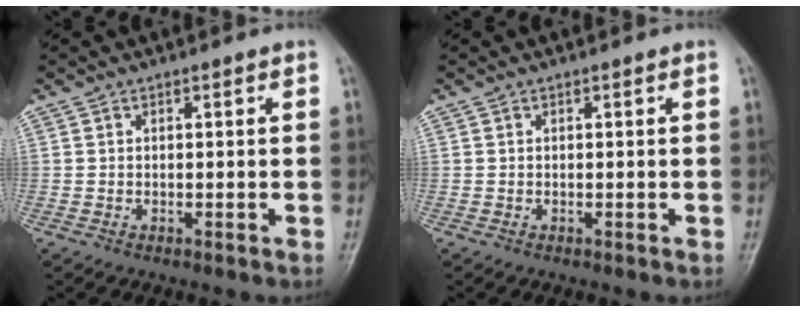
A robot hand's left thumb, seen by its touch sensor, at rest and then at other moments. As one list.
[{"total": 0.0}]